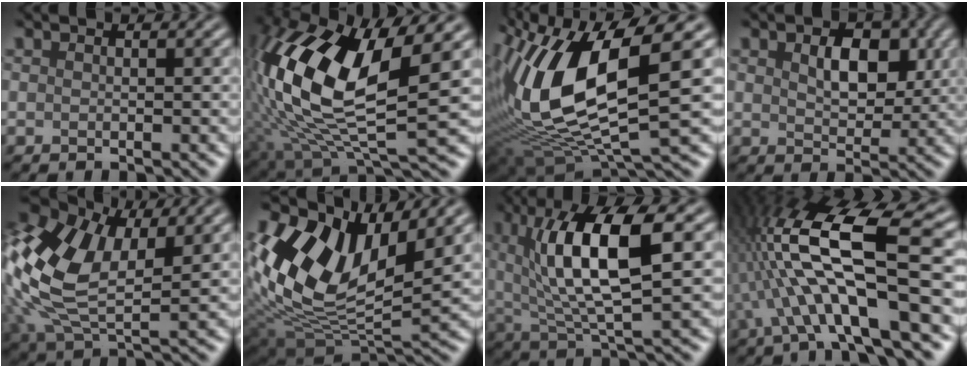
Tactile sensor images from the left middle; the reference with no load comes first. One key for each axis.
{"total": 12.4, "fx": 1.3, "fy": 4.2, "fz": 11.6, "tx": -0.291, "ty": -0.023, "tz": 0.066}
{"total": 9.5, "fx": 1.0, "fy": 2.9, "fz": 8.9, "tx": -0.224, "ty": -0.030, "tz": 0.065}
{"total": 1.2, "fx": 0.2, "fy": 0.4, "fz": 1.1, "tx": -0.049, "ty": -0.022, "tz": 0.041}
{"total": 8.2, "fx": 1.7, "fy": 4.6, "fz": 6.5, "tx": -0.219, "ty": -0.016, "tz": 0.074}
{"total": 10.5, "fx": 2.8, "fy": 5.8, "fz": 8.3, "tx": -0.215, "ty": -0.017, "tz": 0.094}
{"total": 6.6, "fx": 0.8, "fy": 1.1, "fz": 6.5, "tx": -0.148, "ty": -0.025, "tz": 0.059}
{"total": 10.1, "fx": -3.3, "fy": 1.4, "fz": 9.4, "tx": -0.211, "ty": -0.002, "tz": -0.024}